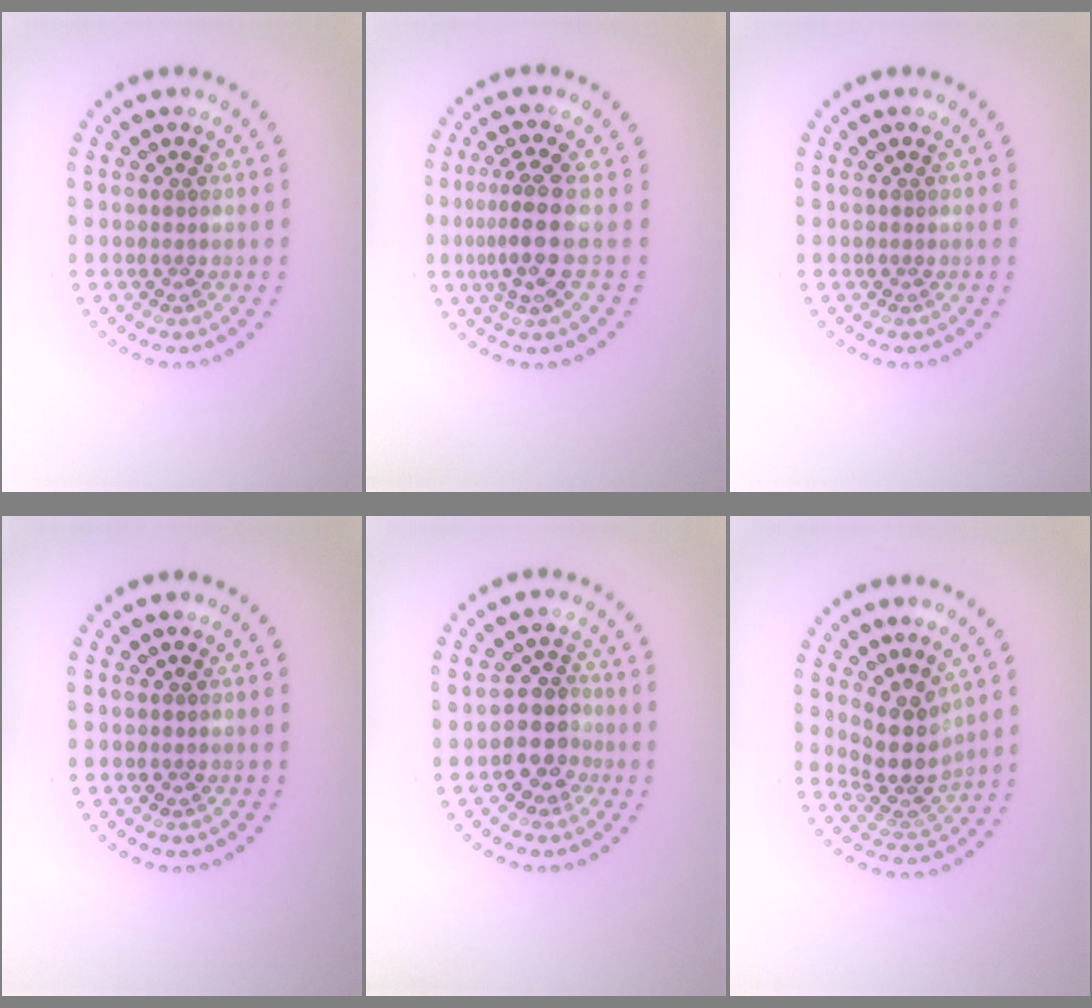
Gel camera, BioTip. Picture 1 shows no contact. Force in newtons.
{"total": 3.8, "press": 2.9, "slide": 2.5}
{"total": 0.0}
{"total": 0.0}
{"total": 3.1, "press": 2.7, "slide": 1.6}
{"total": 3.9, "press": 2.9, "slide": 2.6}